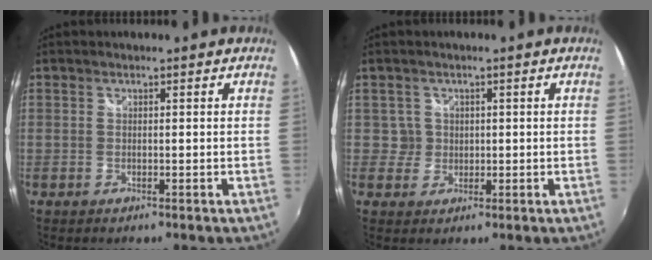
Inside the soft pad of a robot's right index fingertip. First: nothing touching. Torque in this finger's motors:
{"motor_torque": [0.15, -0.04, 0.03, 0.00]}